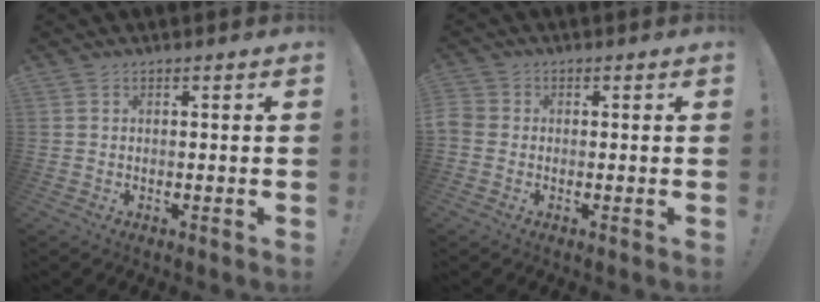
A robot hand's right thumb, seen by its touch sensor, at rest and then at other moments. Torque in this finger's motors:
{"motor_torque": [-0.28, 0.70, 0.03, 0.22, 0.19]}